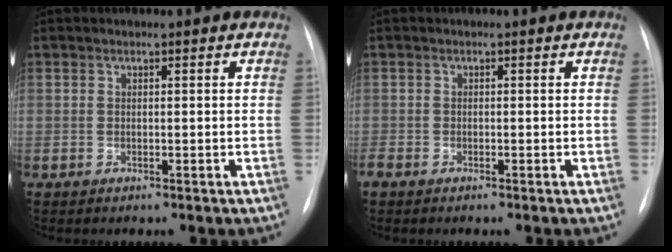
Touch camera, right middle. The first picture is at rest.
{"total": 1.1, "force": [-0.8, 0.5, 0.5], "torque": [-0.015, -0.002, -0.015]}